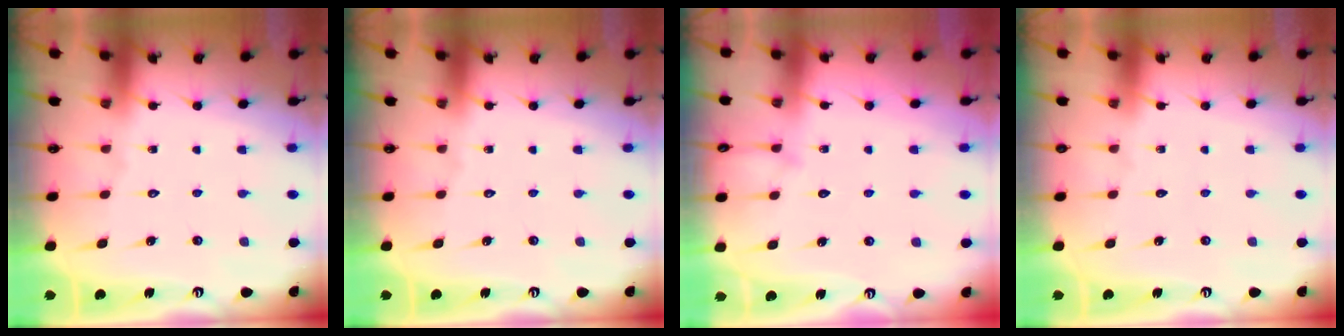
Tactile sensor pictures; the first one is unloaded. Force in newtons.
{"total": 0.0}
{"total": 5.0, "press": 4.9, "slide": 0.5}
{"total": 0.0}